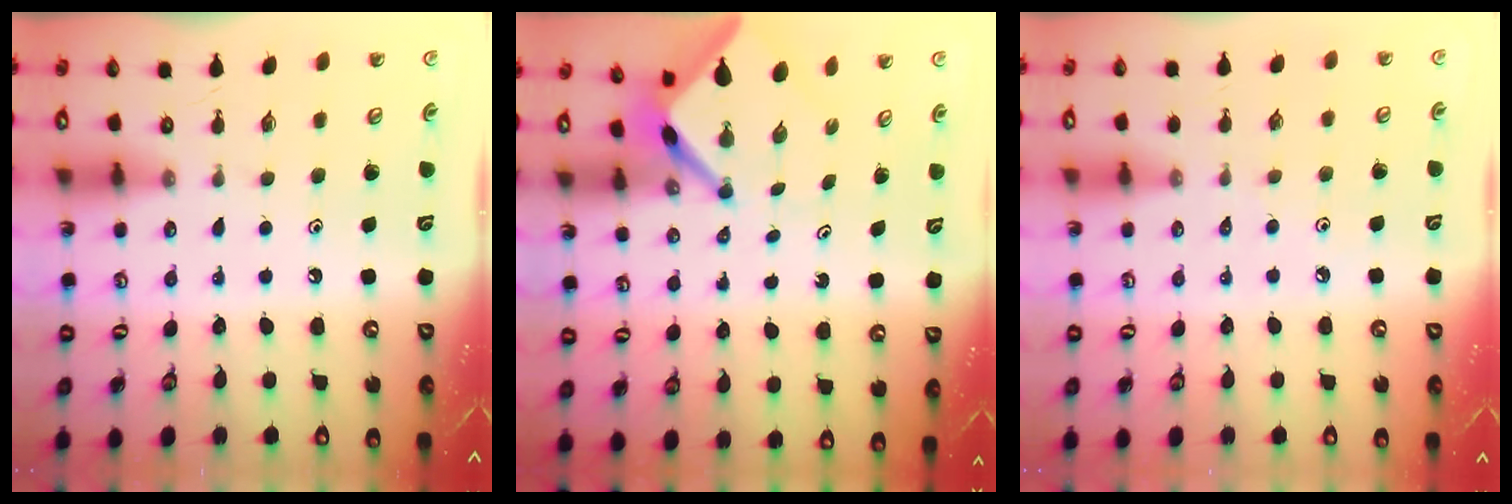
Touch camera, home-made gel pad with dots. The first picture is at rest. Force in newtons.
{"total": 4.0, "press": 4.0, "slide": 0.2}
{"total": 2.8, "press": 2.7, "slide": 0.6}